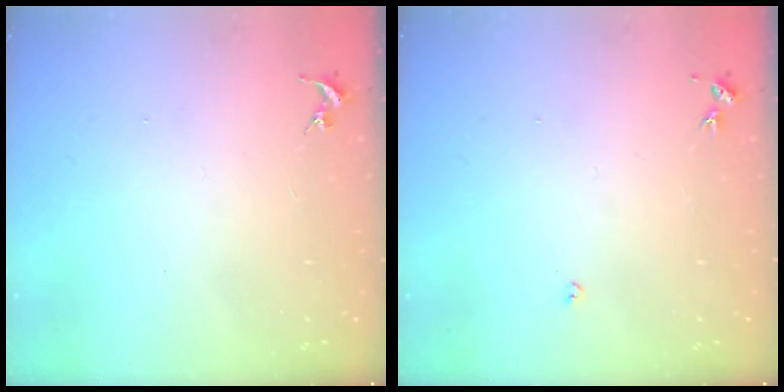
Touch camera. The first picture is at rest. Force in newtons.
{"total": 2.7, "press": 2.7, "slide": 0.5}